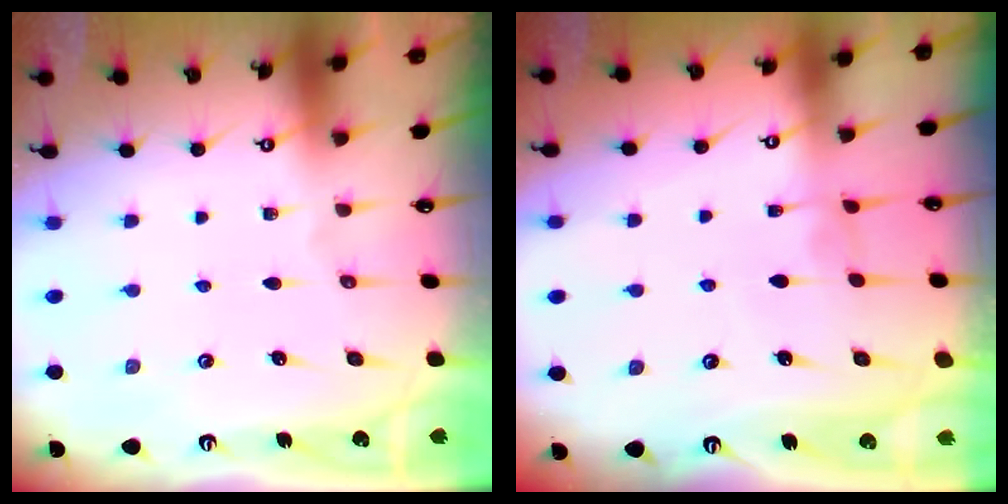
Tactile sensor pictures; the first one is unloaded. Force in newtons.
{"total": 1.4, "press": 1.3, "slide": 0.4}